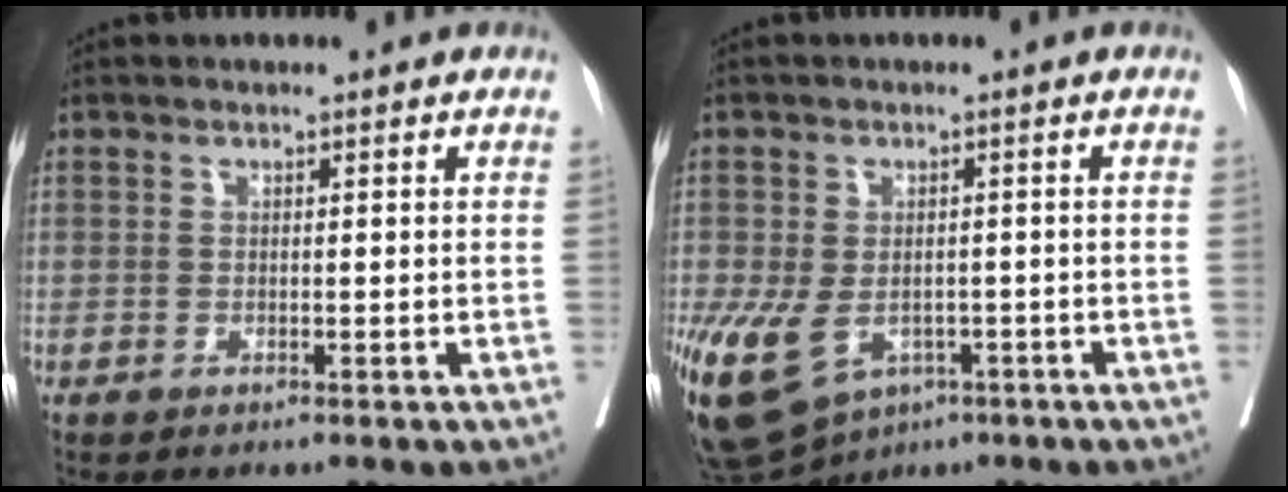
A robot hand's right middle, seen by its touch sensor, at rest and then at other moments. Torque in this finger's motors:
{"motor_torque": [0.33, -0.25, 1.06, 0.21]}